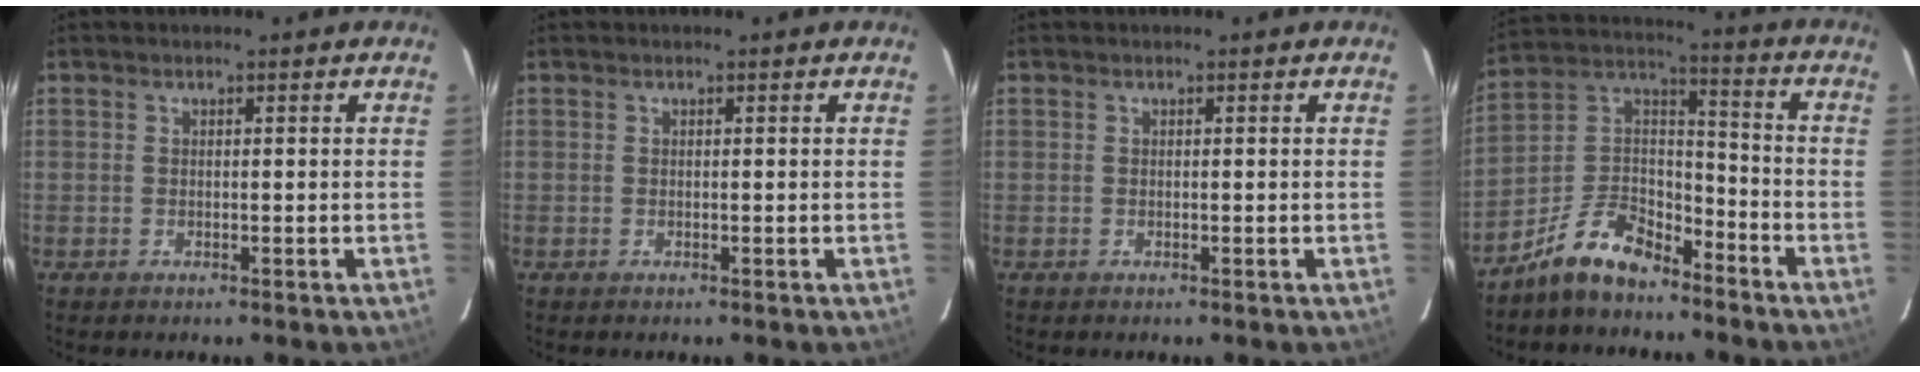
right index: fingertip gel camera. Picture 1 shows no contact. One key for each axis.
{"total": 0.0}
{"total": 0.0}
{"total": 11.8, "fx": -8.9, "fy": 5.4, "fz": 5.7, "tx": -0.130, "ty": 0.047, "tz": -0.165}